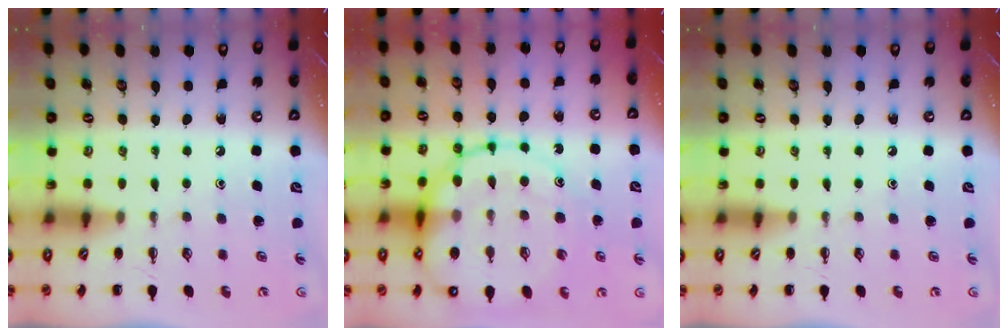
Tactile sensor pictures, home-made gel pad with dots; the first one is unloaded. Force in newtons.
{"total": 20.8, "press": 20.6, "slide": 3.0}
{"total": 0.0}